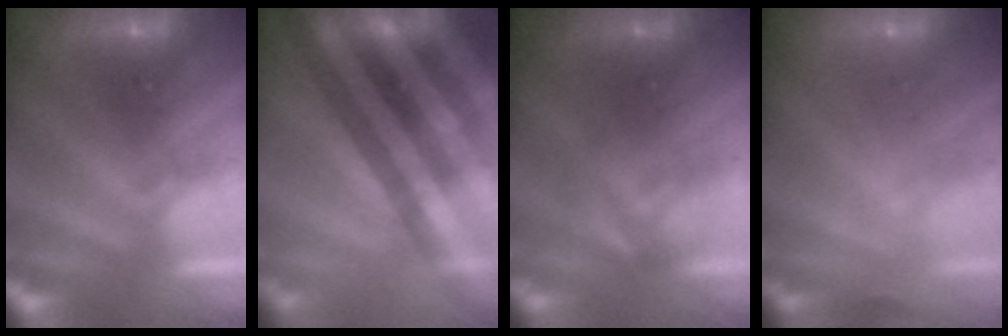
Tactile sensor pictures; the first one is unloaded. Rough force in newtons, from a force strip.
{"total": 3.4}
{"total": 2.5}
{"total": 2.4}